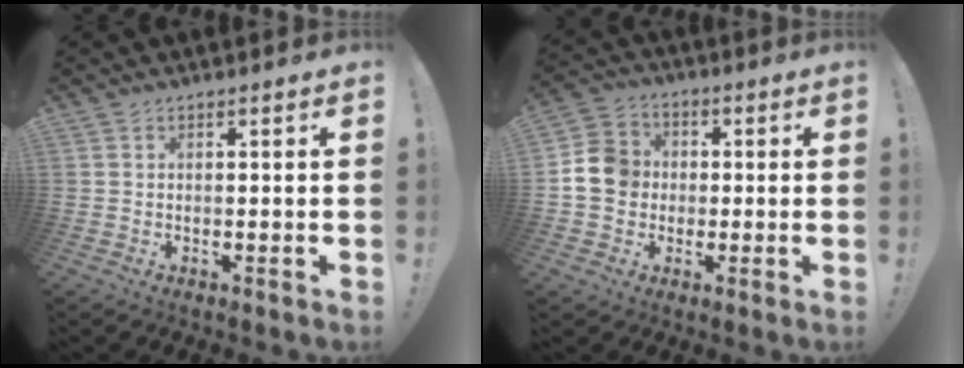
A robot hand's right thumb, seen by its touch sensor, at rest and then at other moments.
{"total": 10.5, "force": [-0.1, 9.6, 4.2], "torque": [-0.064, 0.017, 0.004]}